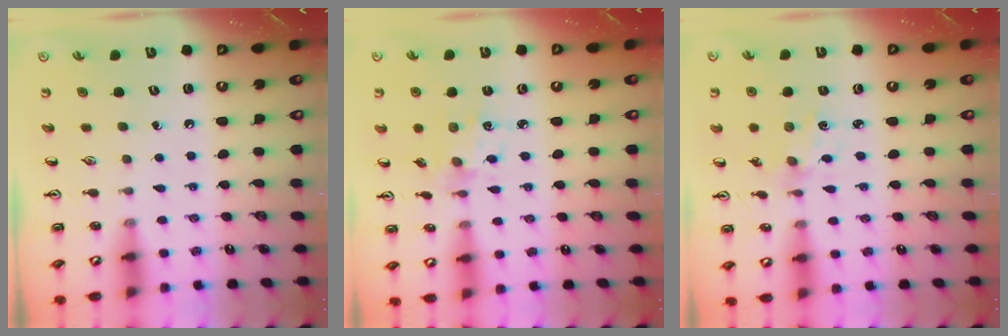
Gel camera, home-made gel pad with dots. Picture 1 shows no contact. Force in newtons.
{"total": 4.4, "press": 4.2, "slide": 1.4}
{"total": 1.3, "press": 1.3, "slide": 0.2}